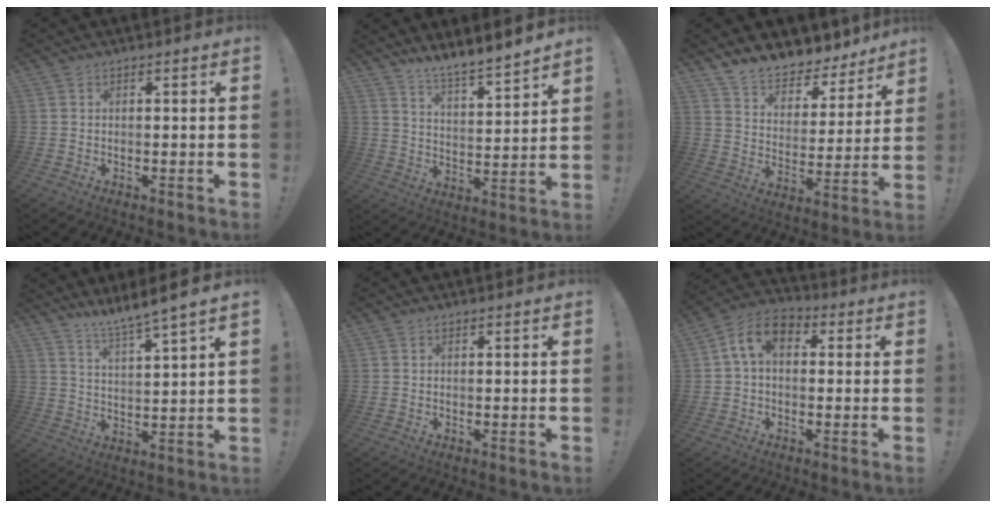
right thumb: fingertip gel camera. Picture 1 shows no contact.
{"total": 7.9, "force": [7.7, -0.3, 1.8], "torque": [-0.039, -0.075, 0.132]}
{"total": 10.4, "force": [9.8, 3.1, 1.7], "torque": [-0.047, -0.091, 0.179]}
{"total": 7.3, "force": [6.5, -1.1, 3.2], "torque": [-0.059, -0.051, 0.108]}
{"total": 0.0}
{"total": 9.6, "force": [2.1, 6.3, 6.9], "torque": [-0.128, 0.013, 0.045]}